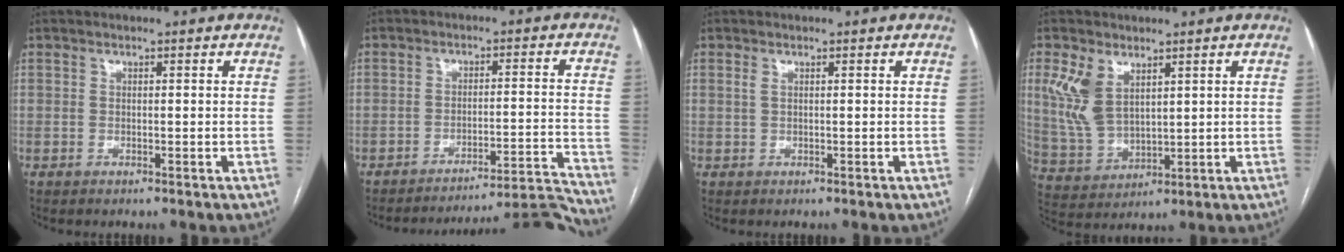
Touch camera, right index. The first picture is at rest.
{"total": 14.2, "force": [-13.9, -2.6, 0.4], "torque": [0.021, 0.019, -0.186]}
{"total": 0.7, "force": [0.3, 0.2, 0.6], "torque": [-0.018, 0.006, 0.008]}
{"total": 8.2, "force": [3.8, 4.6, 5.6], "torque": [-0.135, 0.009, 0.088]}